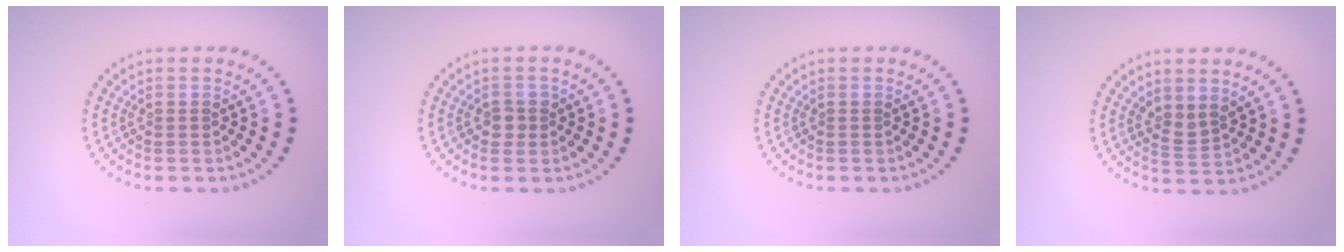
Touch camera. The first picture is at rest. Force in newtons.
{"total": 1.4, "press": 1.2, "slide": 0.6}
{"total": 0.0}
{"total": 1.8, "press": 1.4, "slide": 1.2}